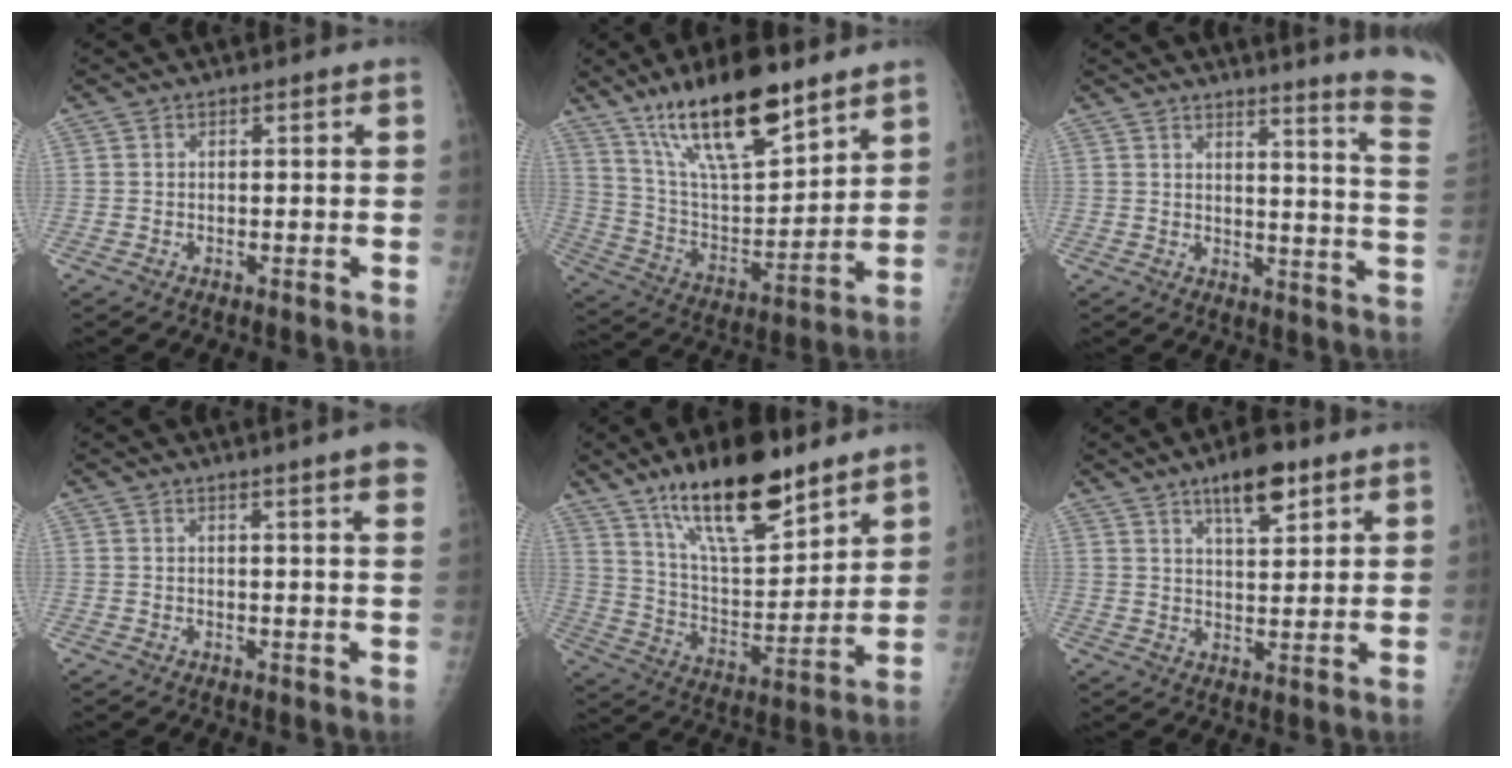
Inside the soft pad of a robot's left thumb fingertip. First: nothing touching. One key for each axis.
{"total": 21.1, "fx": 14.4, "fy": 6.6, "fz": 13.9, "tx": -0.212, "ty": -0.067, "tz": 0.262}
{"total": 16.3, "fx": 13.8, "fy": -1.4, "fz": 8.6, "tx": -0.097, "ty": -0.147, "tz": 0.146}
{"total": 8.6, "fx": 6.2, "fy": 0.2, "fz": 6.0, "tx": -0.066, "ty": -0.014, "tz": 0.057}
{"total": 20.1, "fx": 13.9, "fy": 6.9, "fz": 12.8, "tx": -0.176, "ty": -0.077, "tz": 0.245}
{"total": 8.6, "fx": 5.6, "fy": 2.9, "fz": 5.8, "tx": -0.076, "ty": -0.032, "tz": 0.089}